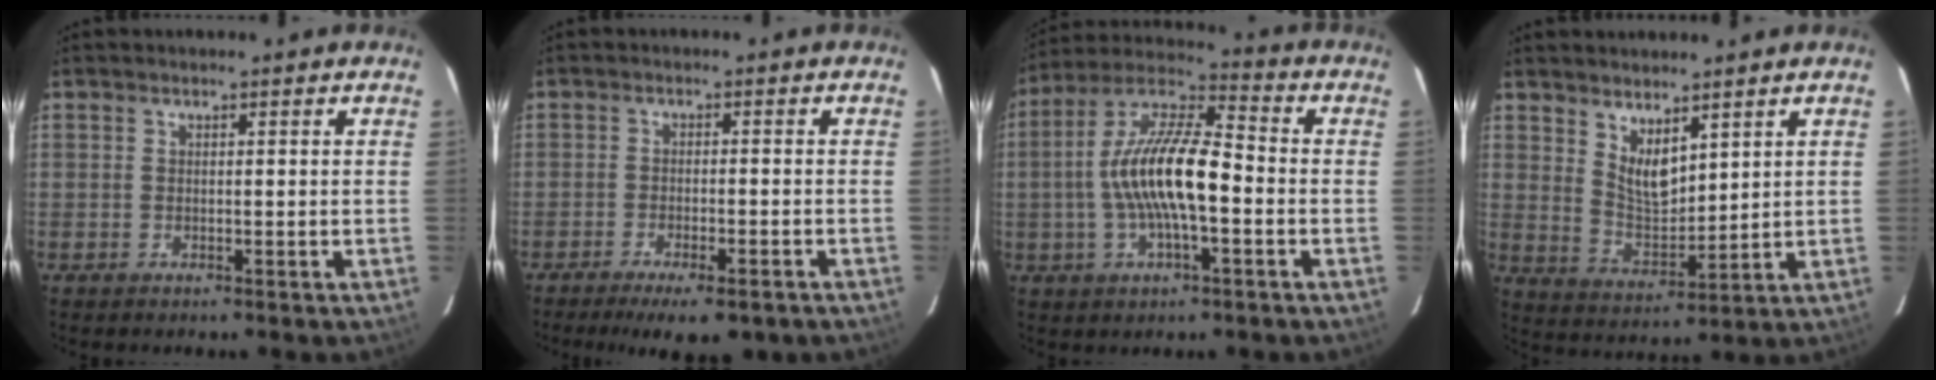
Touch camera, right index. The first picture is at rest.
{"total": 10.0, "force": [-7.3, 2.9, 6.1], "torque": [-0.127, -0.028, -0.107]}
{"total": 15.0, "force": [-2.3, 4.6, 14.1], "torque": [-0.274, 0.012, -0.048]}
{"total": 6.9, "force": [4.4, 3.0, 4.4], "torque": [-0.073, -0.010, 0.089]}